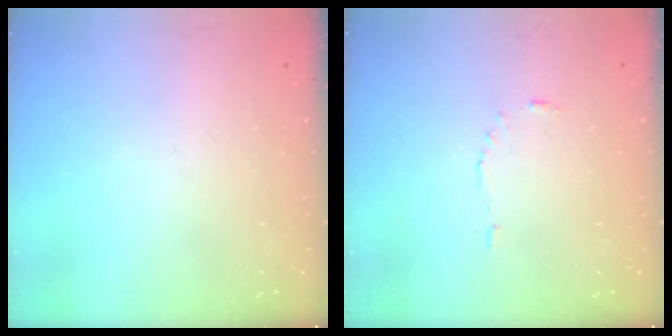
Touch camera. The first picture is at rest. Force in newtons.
{"total": 3.4, "press": 3.4, "slide": 0.4}